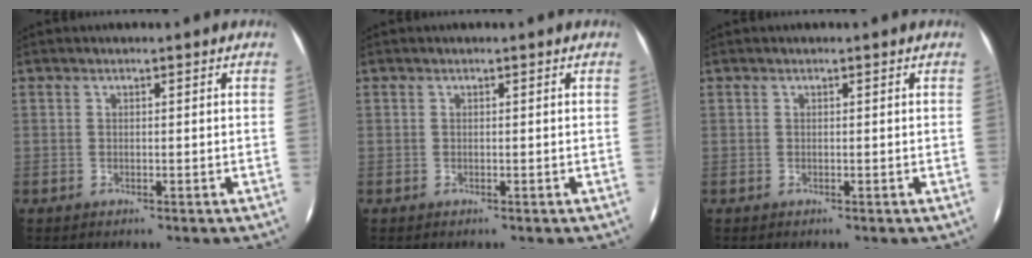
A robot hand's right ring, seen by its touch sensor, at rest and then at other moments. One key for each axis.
{"total": 0.0}
{"total": 0.0}